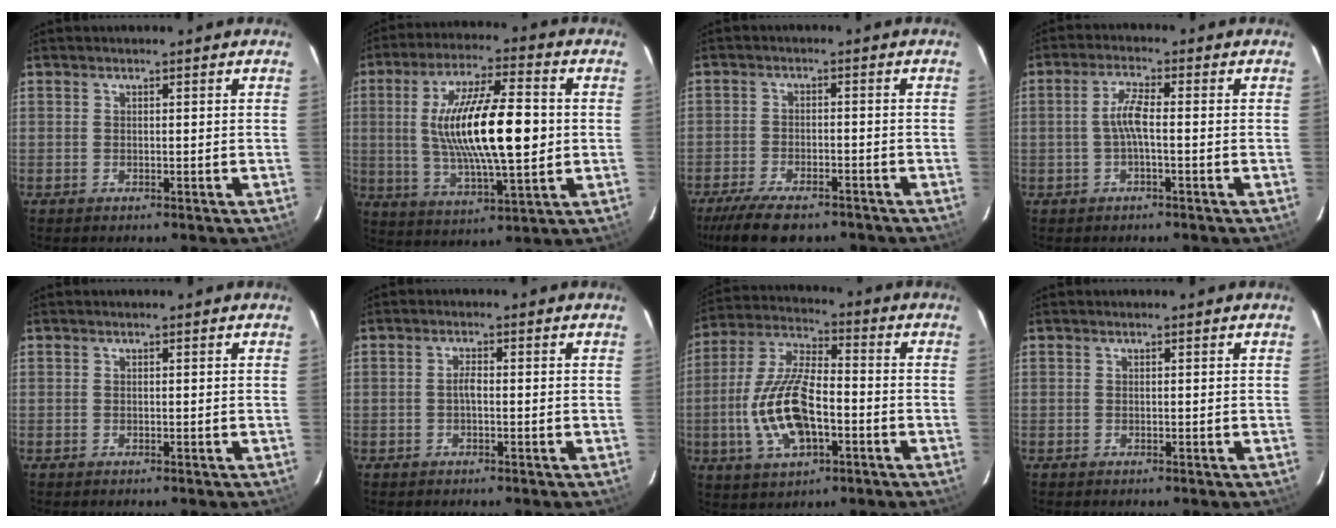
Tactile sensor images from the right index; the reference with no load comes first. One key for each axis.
{"total": 18.6, "fx": 0.8, "fy": 4.9, "fz": 18.0, "tx": -0.322, "ty": 0.005, "tz": 0.021}
{"total": 11.9, "fx": -9.4, "fy": 4.1, "fz": 6.1, "tx": -0.139, "ty": -0.024, "tz": -0.152}
{"total": 3.8, "fx": -0.8, "fy": 0.4, "fz": 3.7, "tx": -0.077, "ty": 0.008, "tz": -0.014}
{"total": 0.0}
{"total": 1.5, "fx": -0.4, "fy": 0.5, "fz": 1.4, "tx": -0.027, "ty": 0.006, "tz": -0.008}
{"total": 15.5, "fx": -3.9, "fy": 6.7, "fz": 13.4, "tx": -0.288, "ty": 0.001, "tz": -0.070}
{"total": 0.0}